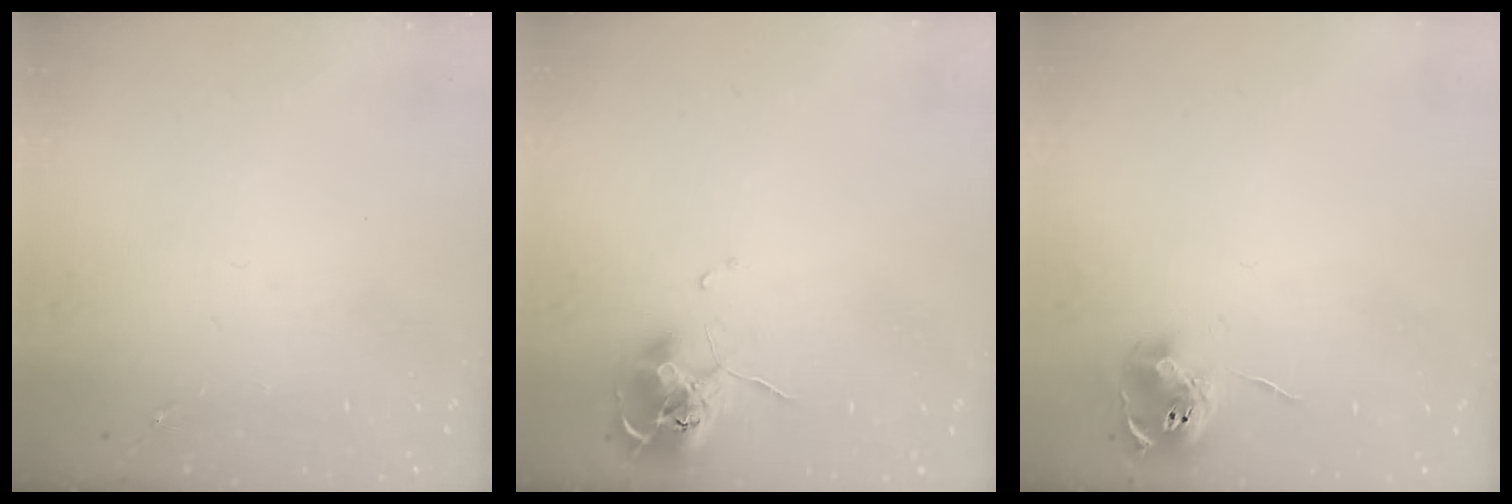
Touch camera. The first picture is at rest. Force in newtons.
{"total": 9.8, "press": 9.8, "slide": 0.5}
{"total": 8.7, "press": 8.7, "slide": 0.4}